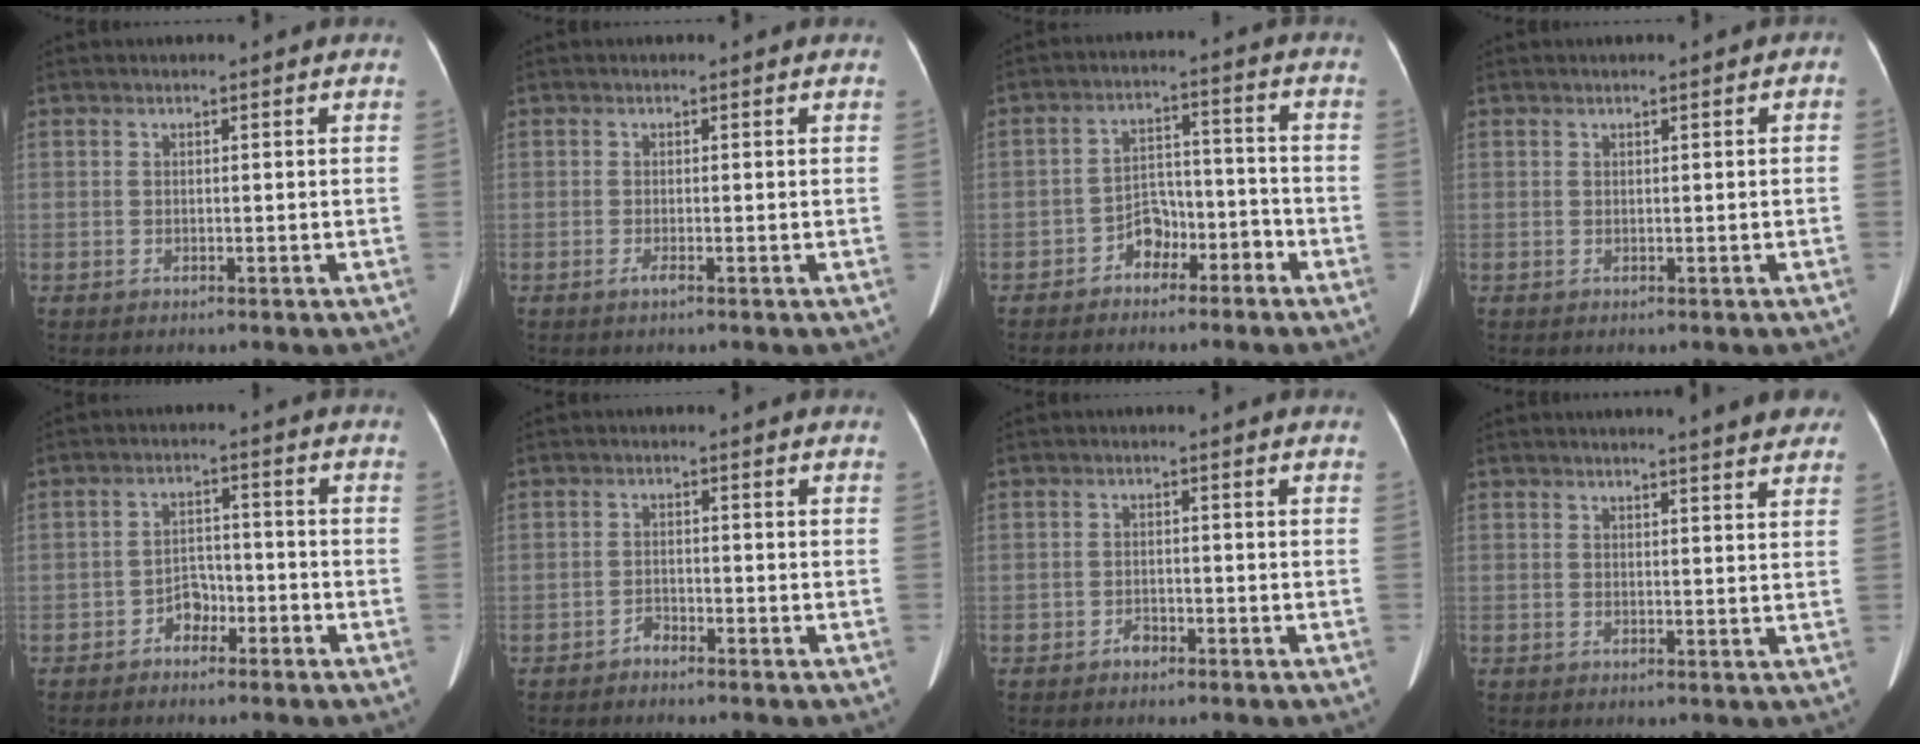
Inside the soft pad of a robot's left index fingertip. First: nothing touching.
{"total": 0.7, "force": [-0.3, 0.0, 0.6], "torque": [-0.012, 0.000, -0.007]}
{"total": 5.3, "force": [-3.5, 3.0, 2.5], "torque": [-0.038, 0.027, -0.059]}
{"total": 0.7, "force": [0.2, 0.3, 0.6], "torque": [-0.004, 0.005, 0.001]}
{"total": 3.4, "force": [-2.3, 2.1, 1.5], "torque": [-0.023, 0.011, -0.038]}
{"total": 1.3, "force": [-1.2, 0.4, 0.1], "torque": [0.000, 0.001, -0.022]}
{"total": 1.4, "force": [-1.1, 0.9, 0.4], "torque": [-0.005, 0.004, -0.017]}
{"total": 6.1, "force": [5.5, 0.4, 2.7], "torque": [-0.032, -0.004, 0.050]}